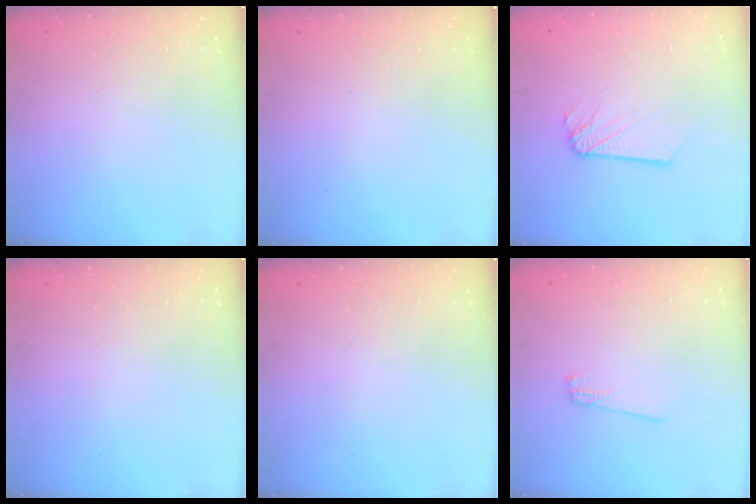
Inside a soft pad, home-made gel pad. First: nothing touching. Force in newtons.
{"total": 0.0}
{"total": 2.6, "press": 2.6, "slide": 0.3}
{"total": 0.0}
{"total": 0.0}
{"total": 1.3, "press": 1.3, "slide": 0.1}